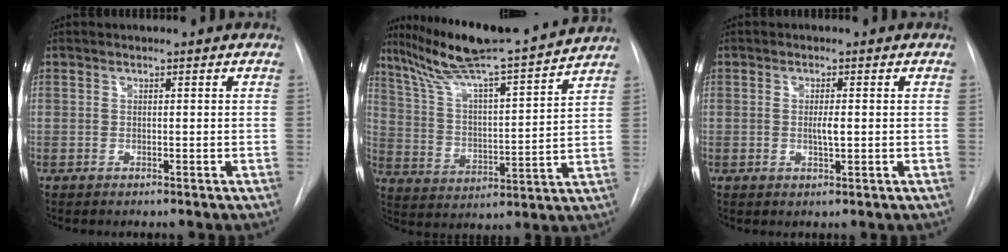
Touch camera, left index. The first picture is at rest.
{"total": 19.6, "force": [17.3, -0.1, 9.2], "torque": [-0.158, 0.000, 0.273]}
{"total": 2.1, "force": [-0.1, 0.4, 2.0], "torque": [-0.038, -0.001, -0.001]}